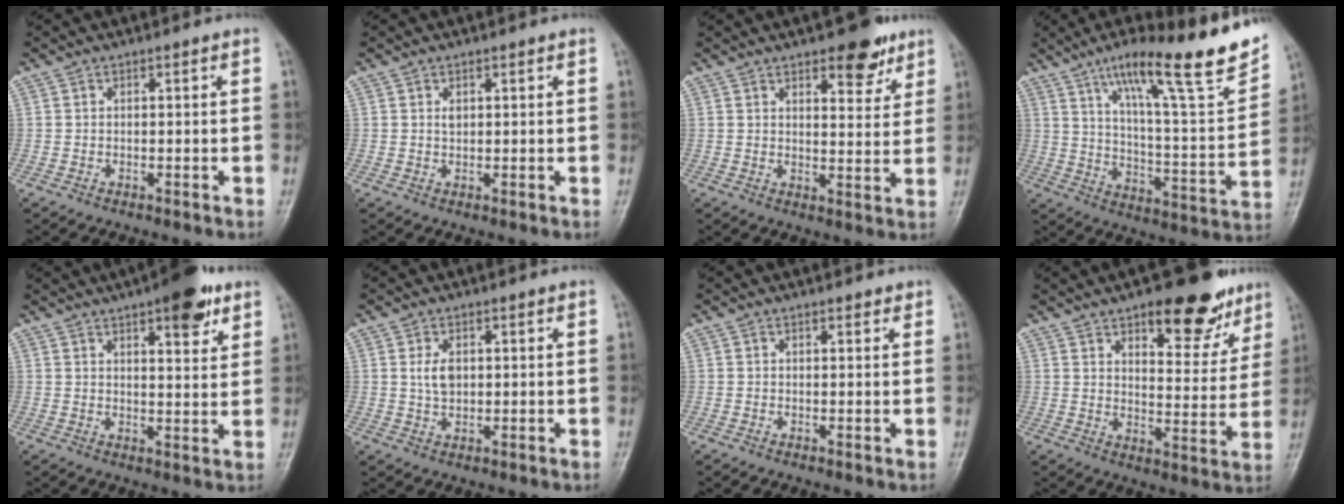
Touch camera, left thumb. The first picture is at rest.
{"total": 1.3, "force": [0.6, 0.8, 0.9], "torque": [-0.009, -0.003, 0.011]}
{"total": 8.7, "force": [5.6, 3.6, 5.6], "torque": [-0.045, -0.030, 0.075]}
{"total": 24.5, "force": [15.7, 4.1, 18.4], "torque": [-0.253, -0.053, 0.251]}
{"total": 10.1, "force": [6.0, 3.4, 7.4], "torque": [-0.078, -0.026, 0.080]}
{"total": 3.6, "force": [0.9, 2.2, 2.7], "torque": [-0.042, -0.004, 0.019]}
{"total": 1.3, "force": [1.0, 0.6, 0.5], "torque": [-0.002, -0.005, 0.011]}
{"total": 16.5, "force": [10.4, 7.0, 10.7], "torque": [-0.082, -0.056, 0.147]}